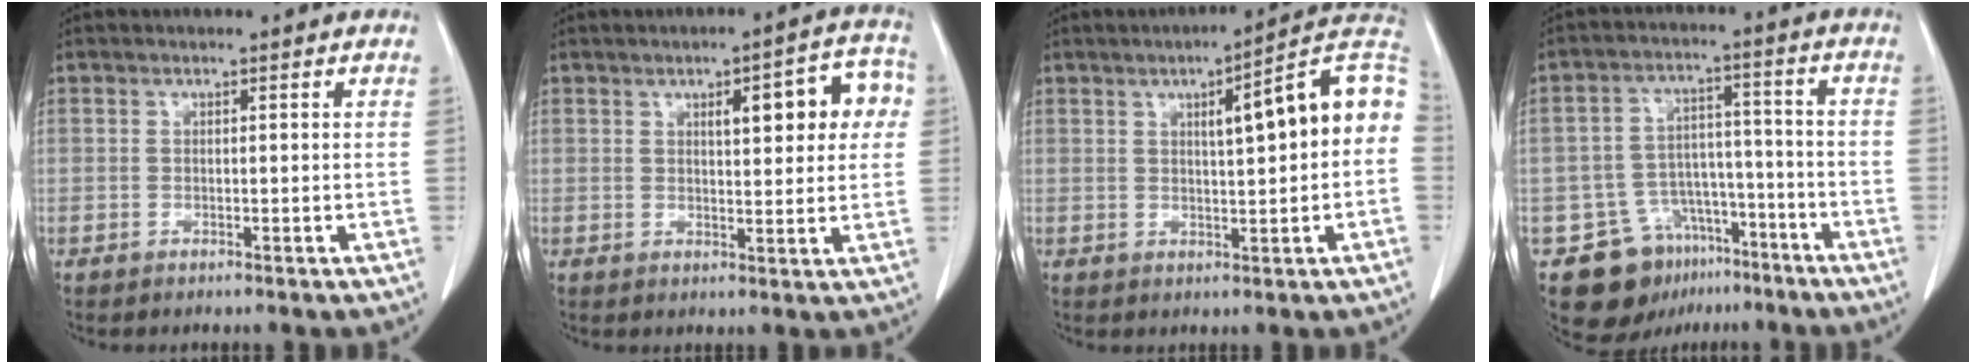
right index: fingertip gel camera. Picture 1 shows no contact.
{"total": 9.5, "force": [2.6, 2.7, 8.7], "torque": [-0.107, 0.024, 0.031]}
{"total": 12.5, "force": [1.9, 1.5, 12.3], "torque": [-0.167, 0.032, 0.021]}
{"total": 11.8, "force": [-7.4, 8.1, 4.3], "torque": [-0.066, 0.039, -0.107]}